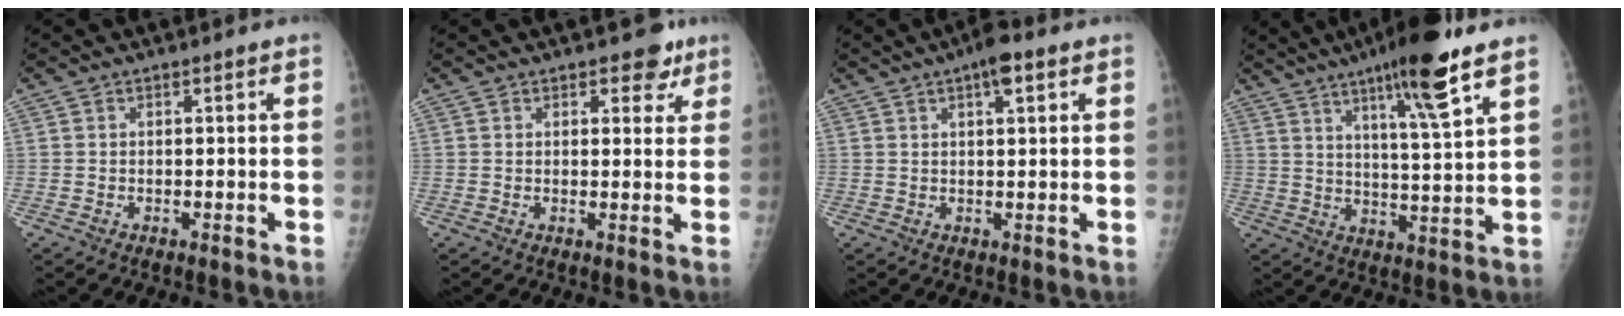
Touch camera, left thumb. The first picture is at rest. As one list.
[{"total": 4.1, "force": [2.7, 2.3, 2.1], "torque": [0.002, -0.011, 0.030]}, {"total": 4.7, "force": [2.5, 1.4, 3.8], "torque": [-0.051, -0.001, 0.032]}, {"total": 14.2, "force": [8.7, 1.3, 11.2], "torque": [-0.179, -0.045, 0.139]}]